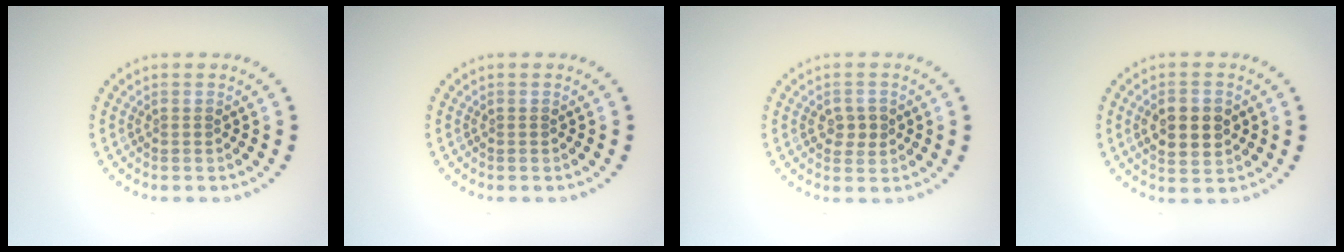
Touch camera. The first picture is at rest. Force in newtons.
{"total": 0.0}
{"total": 1.9, "press": 1.9, "slide": 0.4}
{"total": 4.2, "press": 4.1, "slide": 0.2}